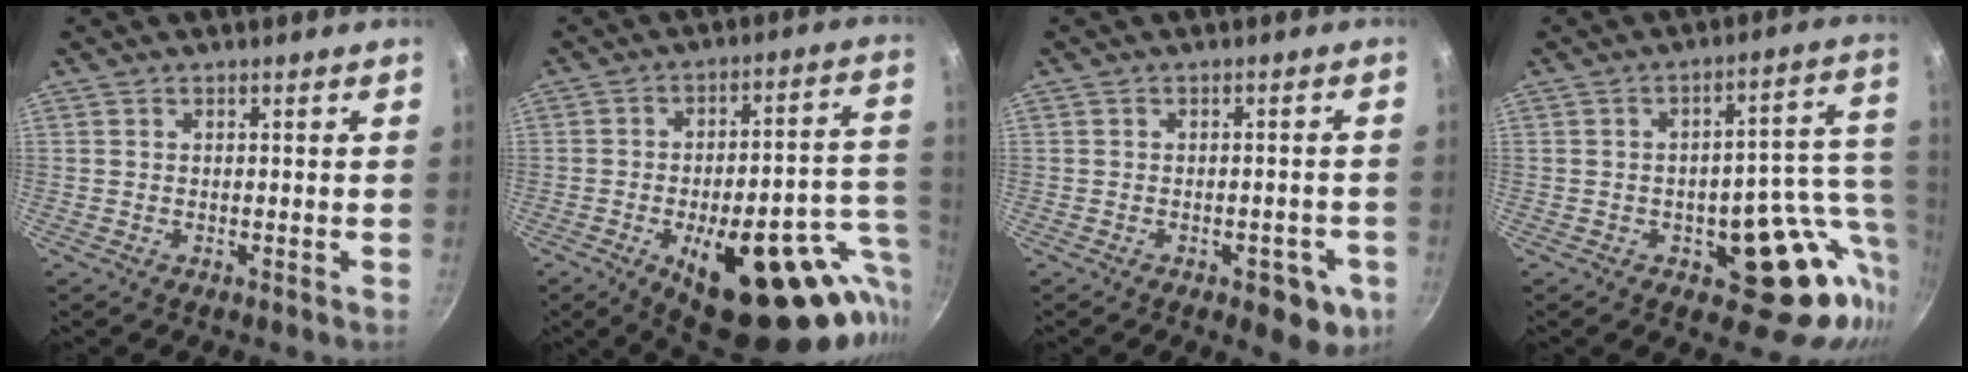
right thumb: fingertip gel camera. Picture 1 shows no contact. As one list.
[{"total": 29.0, "force": [-9.6, 12.1, 24.6], "torque": [-0.277, 0.017, -0.116]}, {"total": 7.8, "force": [-3.2, 3.9, 5.9], "torque": [-0.043, 0.014, -0.033]}, {"total": 17.9, "force": [-4.2, 10.0, 14.2], "torque": [-0.099, 0.030, -0.045]}]